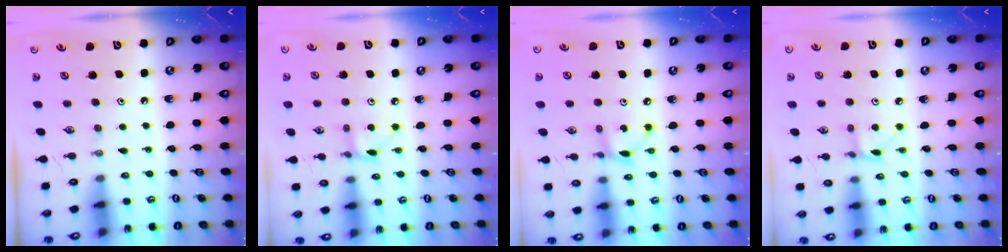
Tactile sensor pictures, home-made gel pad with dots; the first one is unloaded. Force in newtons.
{"total": 2.8, "press": 2.8, "slide": 0.4}
{"total": 5.8, "press": 5.8, "slide": 0.2}
{"total": 2.6, "press": 2.6, "slide": 0.3}